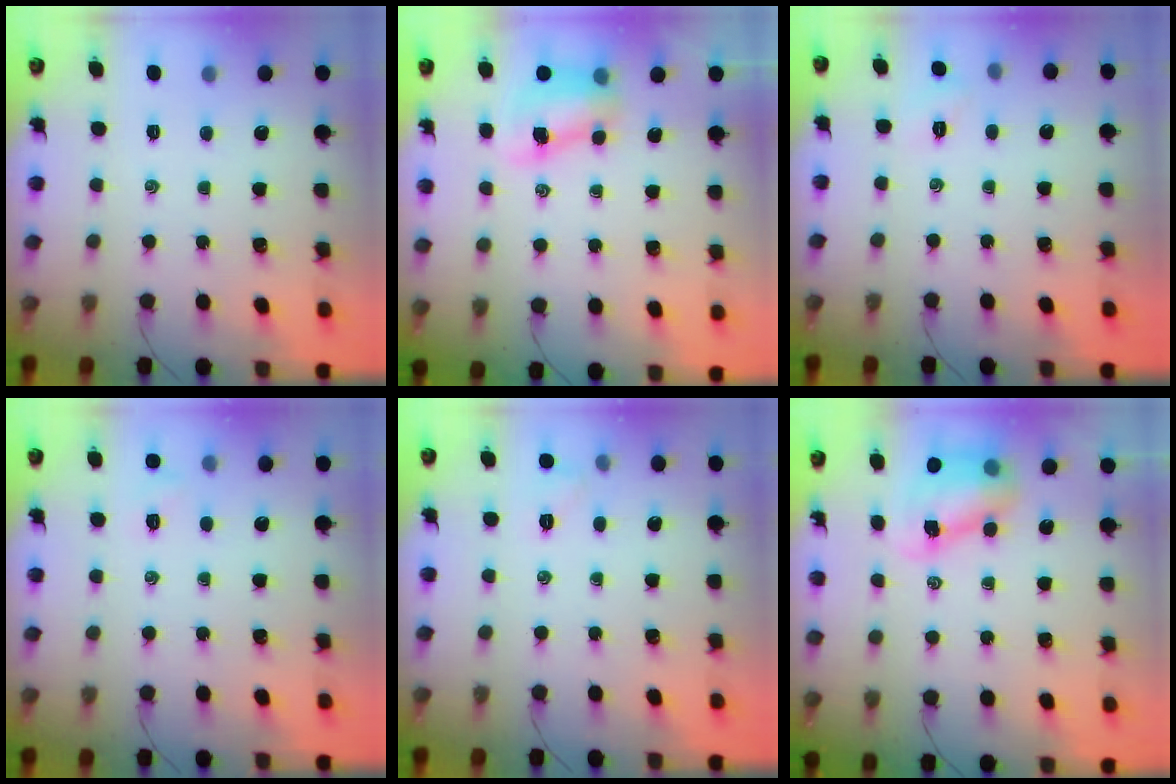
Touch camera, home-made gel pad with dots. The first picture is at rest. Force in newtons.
{"total": 7.6, "press": 7.5, "slide": 1.1}
{"total": 2.5, "press": 2.4, "slide": 0.7}
{"total": 3.5, "press": 3.3, "slide": 1.0}
{"total": 4.1, "press": 4.0, "slide": 1.1}
{"total": 8.2, "press": 8.0, "slide": 1.8}